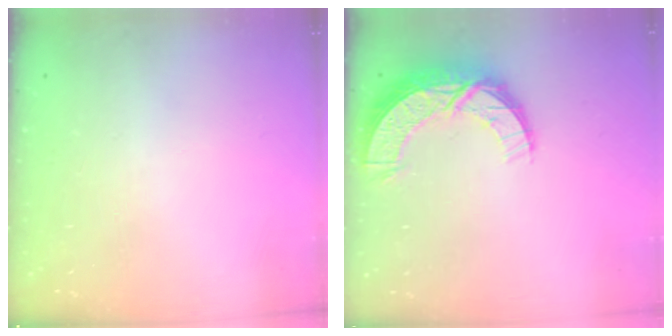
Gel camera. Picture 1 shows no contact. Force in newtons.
{"total": 11.6, "press": 11.6, "slide": 0.7}